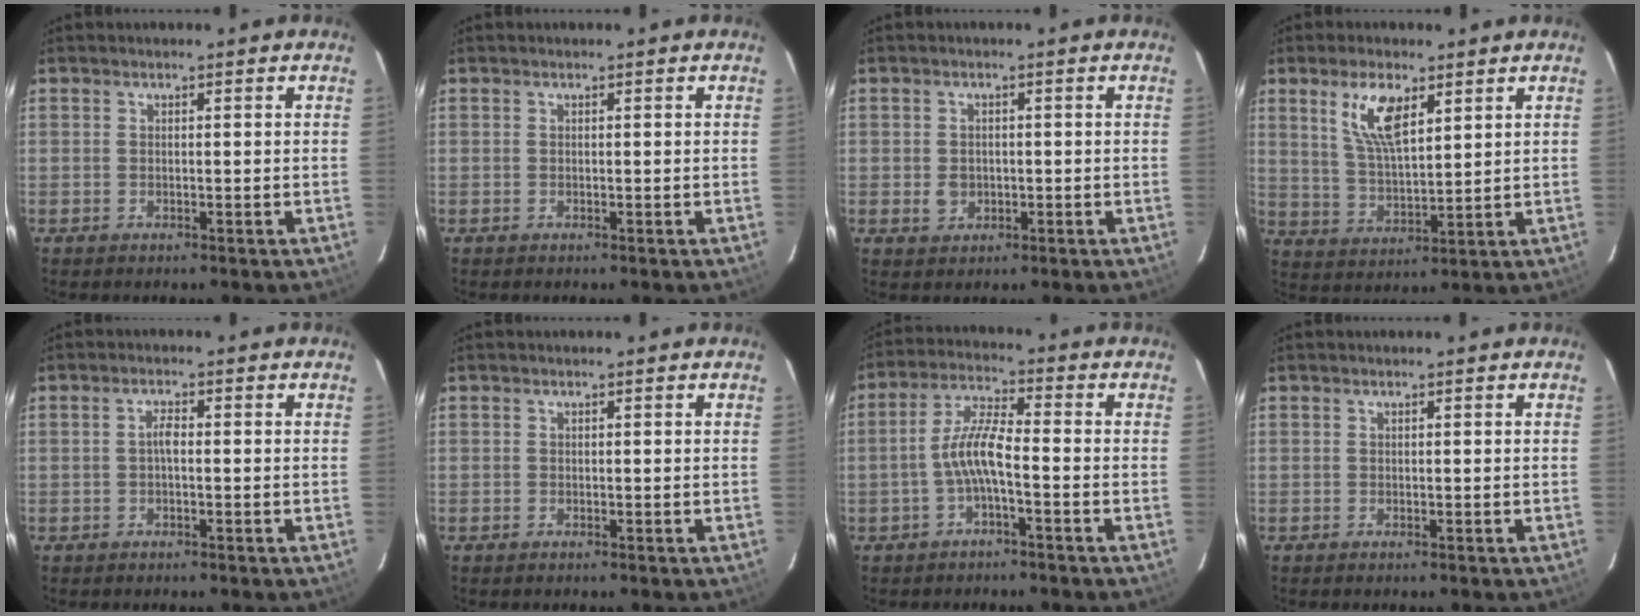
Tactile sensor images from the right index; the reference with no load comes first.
{"total": 0.0}
{"total": 2.9, "force": [-0.6, 2.6, 1.1], "torque": [-0.020, 0.001, -0.004]}
{"total": 8.9, "force": [4.5, 3.5, 6.9], "torque": [-0.132, 0.005, 0.094]}
{"total": 1.7, "force": [-0.3, 0.7, 1.6], "torque": [-0.031, 0.008, -0.008]}
{"total": 0.0}
{"total": 6.1, "force": [-2.2, 1.0, 5.6], "torque": [-0.123, 0.014, -0.041]}
{"total": 0.0}